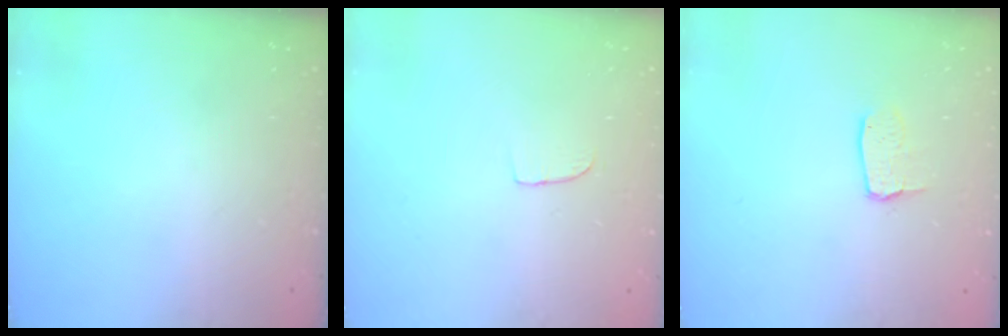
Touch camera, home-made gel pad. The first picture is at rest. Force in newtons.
{"total": 2.5, "press": 2.5, "slide": 0.1}
{"total": 3.0, "press": 3.0, "slide": 0.2}